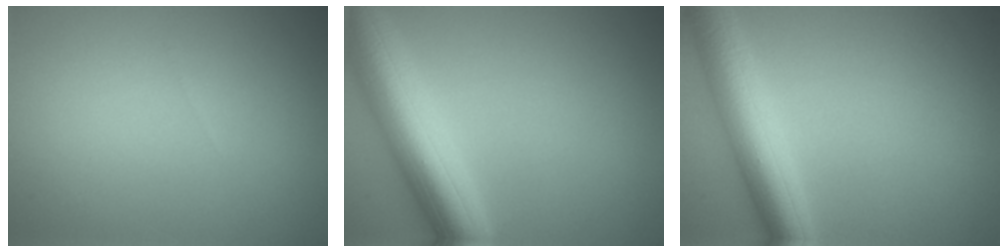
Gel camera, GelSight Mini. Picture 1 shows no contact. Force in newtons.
{"total": 8.7, "press": 8.7, "slide": 0.3}
{"total": 6.6, "press": 6.6, "slide": 0.1}